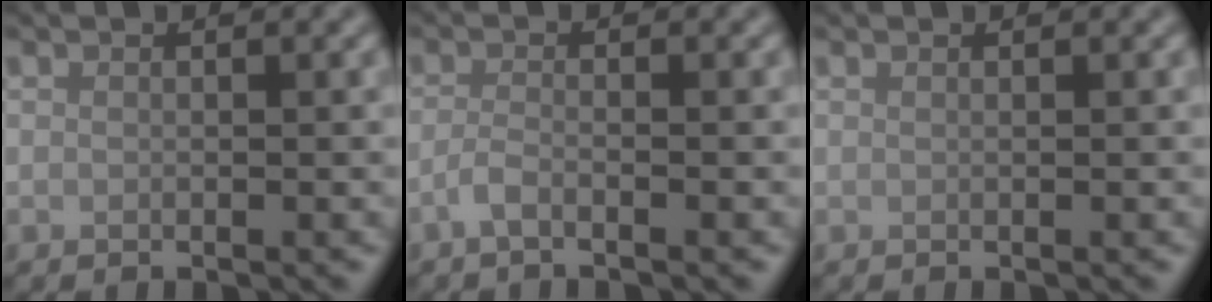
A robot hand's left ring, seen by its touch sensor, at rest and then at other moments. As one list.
[{"total": 1.5, "force": [-1.0, 0.4, 1.1], "torque": [-0.023, 0.002, -0.024]}, {"total": 0.0}]